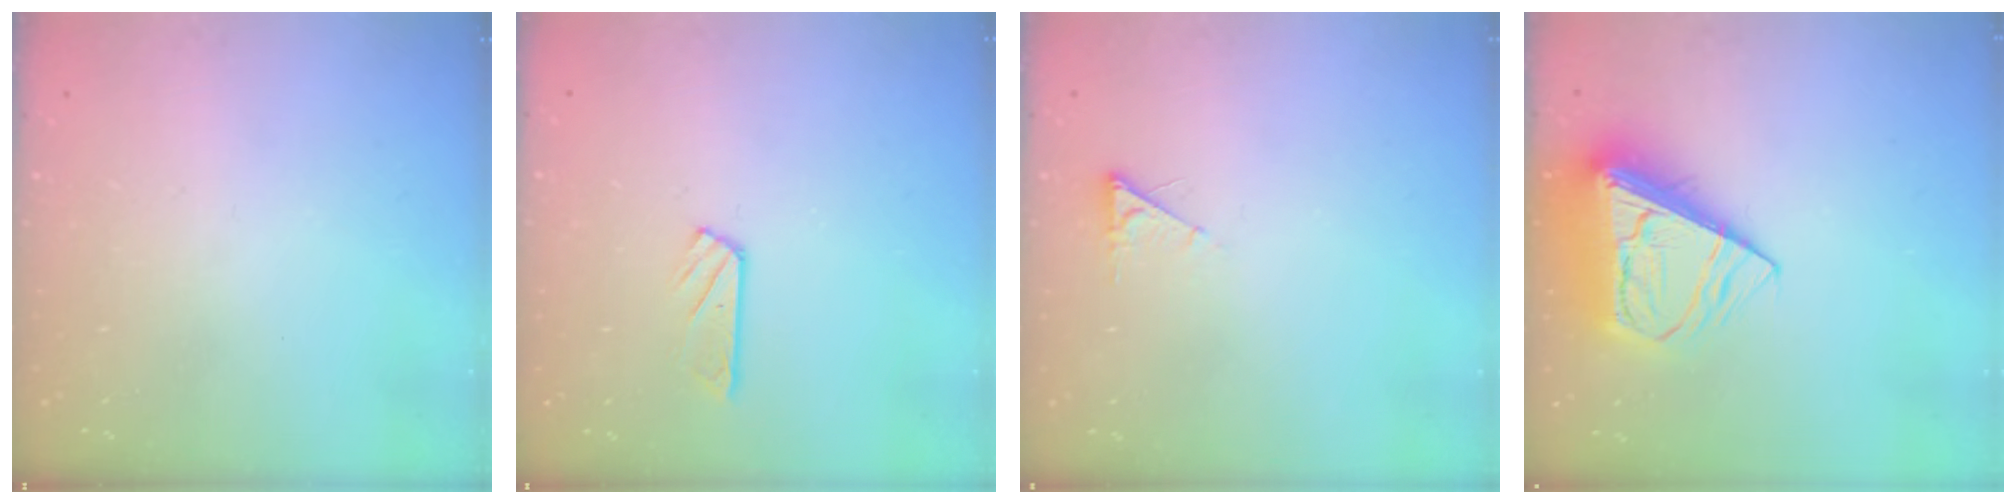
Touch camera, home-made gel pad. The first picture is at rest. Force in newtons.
{"total": 4.2, "press": 4.2, "slide": 0.4}
{"total": 2.6, "press": 2.6, "slide": 0.4}
{"total": 14.8, "press": 14.7, "slide": 1.7}